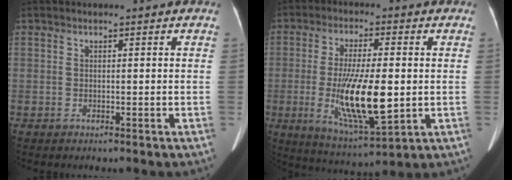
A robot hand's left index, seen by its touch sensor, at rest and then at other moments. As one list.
[{"total": 13.2, "force": [-2.4, 2.8, 12.6], "torque": [-0.239, -0.021, -0.032]}]